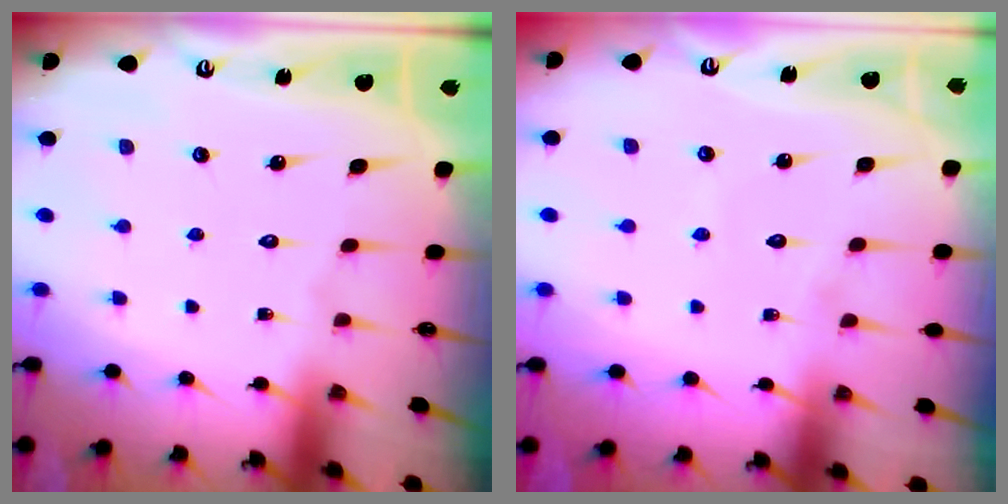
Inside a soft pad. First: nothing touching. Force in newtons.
{"total": 2.6, "press": 2.5, "slide": 0.2}